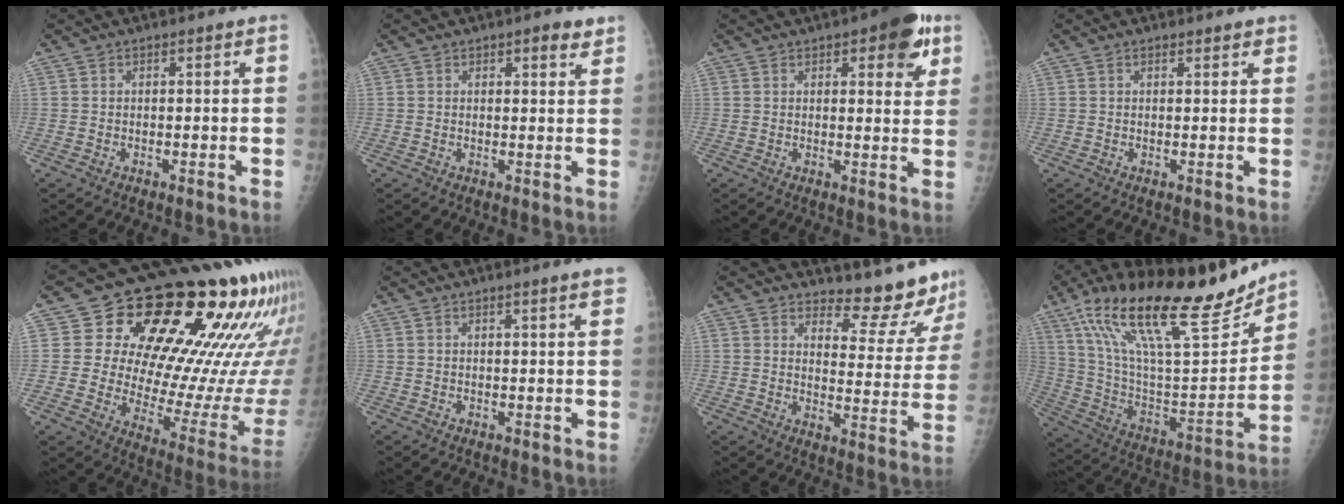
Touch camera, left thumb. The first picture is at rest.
{"total": 3.0, "force": [2.1, 1.0, 1.9], "torque": [-0.011, -0.011, 0.024]}
{"total": 9.7, "force": [4.9, 3.7, 7.6], "torque": [-0.064, -0.015, 0.055]}
{"total": 1.7, "force": [1.5, 0.5, 0.7], "torque": [0.000, -0.003, 0.019]}
{"total": 24.0, "force": [12.5, 9.1, 18.4], "torque": [-0.216, -0.061, 0.184]}
{"total": 3.4, "force": [2.4, -0.1, 2.4], "torque": [-0.027, -0.004, 0.029]}
{"total": 12.7, "force": [12.3, 1.9, 2.5], "torque": [-0.004, -0.140, 0.152]}
{"total": 30.4, "force": [20.5, 8.8, 20.6], "torque": [-0.316, -0.054, 0.353]}